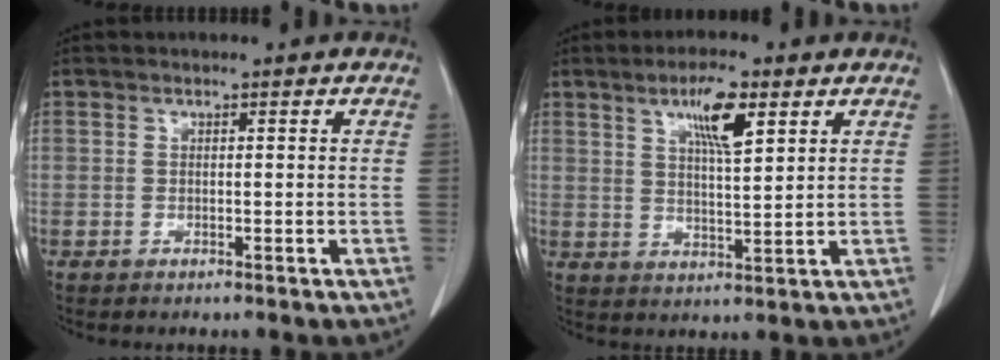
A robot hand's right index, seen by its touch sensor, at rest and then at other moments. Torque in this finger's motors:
{"motor_torque": [0.27, 0.25, 0.30, 0.09]}